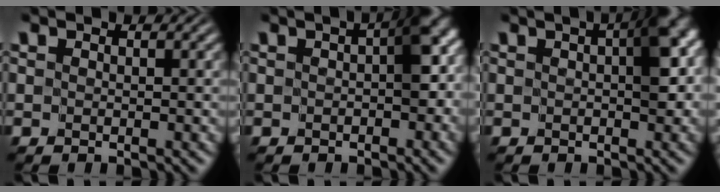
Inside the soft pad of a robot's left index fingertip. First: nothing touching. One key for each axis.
{"total": 3.9, "fx": -0.2, "fy": 1.8, "fz": 3.5, "tx": -0.037, "ty": 0.010, "tz": -0.008}
{"total": 4.2, "fx": 0.5, "fy": 1.7, "fz": 3.8, "tx": -0.045, "ty": 0.011, "tz": 0.002}